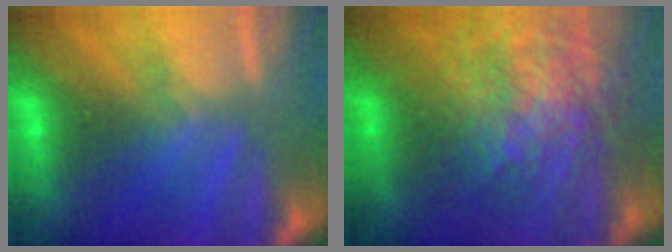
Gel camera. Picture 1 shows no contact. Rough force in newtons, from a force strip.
{"total": 11.8}